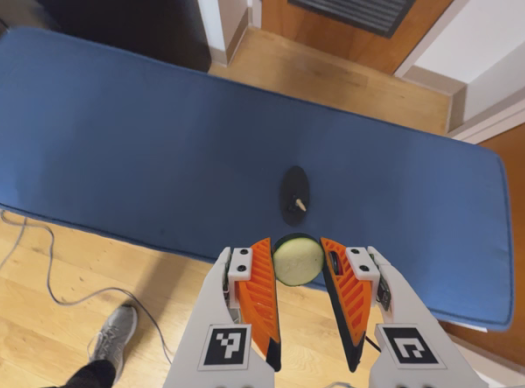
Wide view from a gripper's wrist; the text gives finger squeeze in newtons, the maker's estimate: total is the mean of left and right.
{"total": 7.9, "left": 7.9, "right": 7.8}